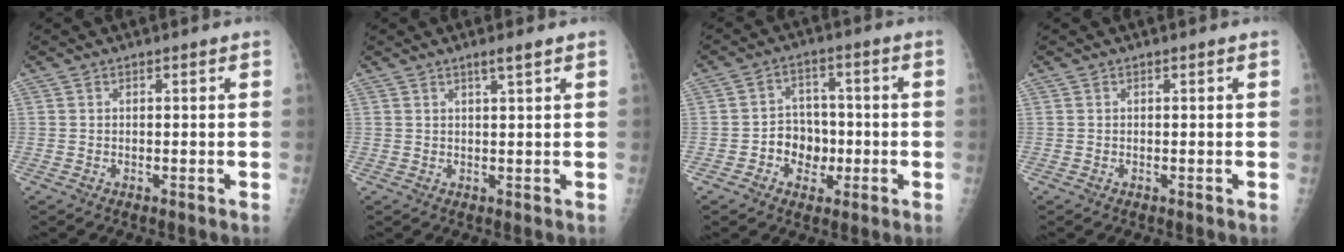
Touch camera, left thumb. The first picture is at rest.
{"total": 2.0, "force": [1.3, -0.1, 1.6], "torque": [-0.029, -0.009, 0.024]}
{"total": 6.9, "force": [-1.7, 5.9, 3.2], "torque": [-0.012, 0.020, -0.034]}
{"total": 0.0}